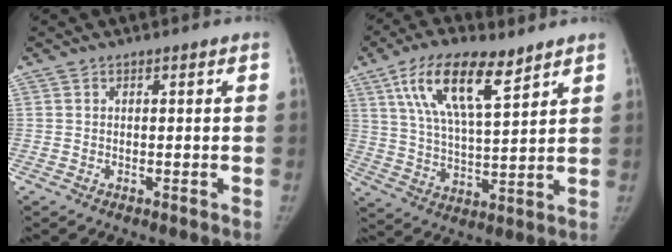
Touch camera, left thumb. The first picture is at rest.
{"total": 14.8, "force": [8.2, 5.3, 11.1], "torque": [-0.184, -0.026, 0.153]}